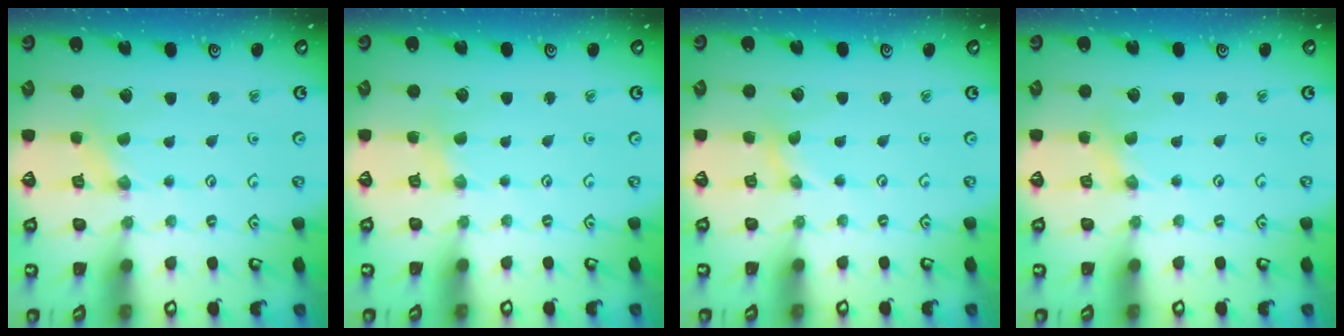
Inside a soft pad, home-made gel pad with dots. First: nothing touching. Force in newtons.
{"total": 1.8, "press": 1.7, "slide": 0.4}
{"total": 0.0}
{"total": 0.0}